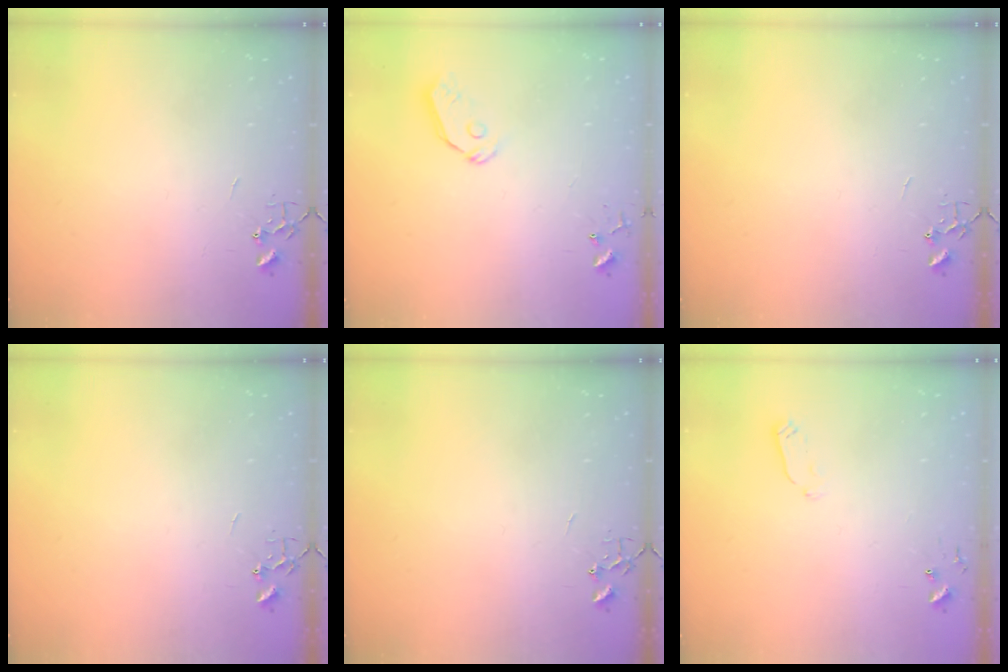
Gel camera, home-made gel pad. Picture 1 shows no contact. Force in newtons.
{"total": 5.3, "press": 5.3, "slide": 0.2}
{"total": 0.0}
{"total": 0.0}
{"total": 0.0}
{"total": 2.9, "press": 2.9, "slide": 0.4}